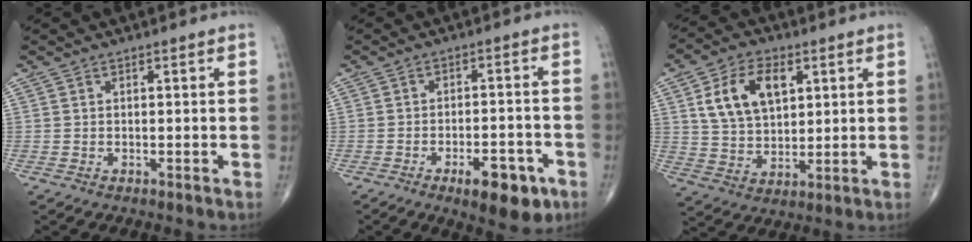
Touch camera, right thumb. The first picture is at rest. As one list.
[{"total": 9.7, "force": [-5.0, 3.9, 7.4], "torque": [-0.091, 0.022, -0.066]}, {"total": 12.3, "force": [4.3, 7.8, 8.5], "torque": [-0.131, -0.010, 0.084]}]